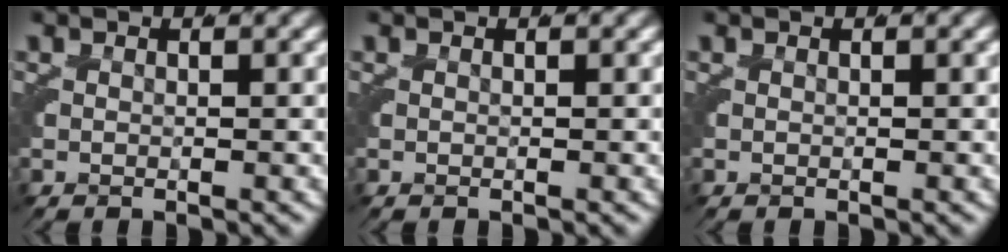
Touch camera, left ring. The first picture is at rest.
{"total": 0.0}
{"total": 0.0}